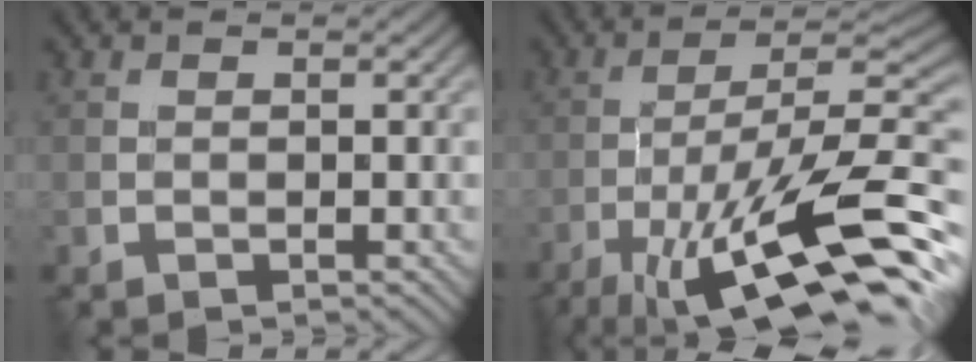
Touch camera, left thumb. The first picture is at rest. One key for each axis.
{"total": 18.4, "fx": -8.3, "fy": 4.8, "fz": 15.7, "tx": -0.255, "ty": -0.004, "tz": -0.150}